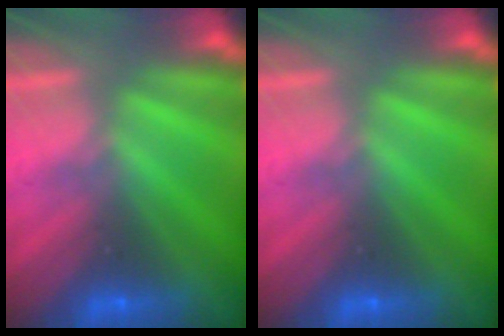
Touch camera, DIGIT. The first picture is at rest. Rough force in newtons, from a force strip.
{"total": 0.0}